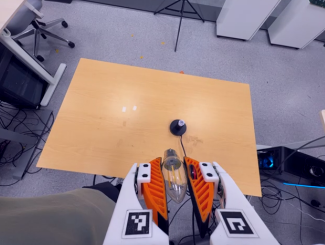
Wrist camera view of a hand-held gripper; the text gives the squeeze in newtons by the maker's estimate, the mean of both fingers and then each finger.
{"total": 19.3, "left": 20.6, "right": 18.0}